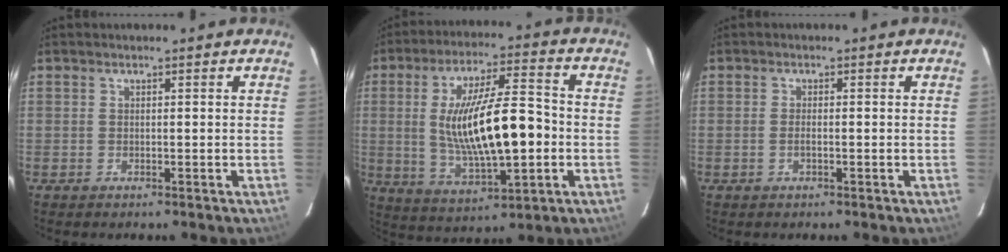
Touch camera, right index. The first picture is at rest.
{"total": 17.4, "force": [-1.3, 5.0, 16.6], "torque": [-0.298, 0.002, -0.006]}
{"total": 1.3, "force": [-0.4, 0.4, 1.2], "torque": [-0.026, 0.000, -0.009]}